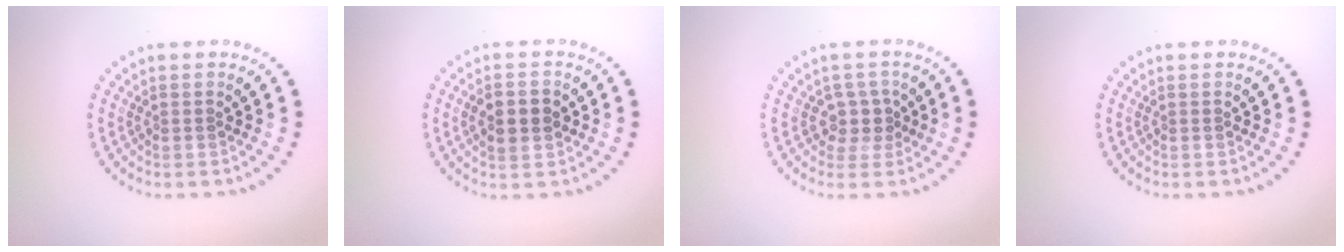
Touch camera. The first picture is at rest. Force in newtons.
{"total": 2.8, "press": 2.8, "slide": 0.1}
{"total": 2.1, "press": 1.7, "slide": 1.3}
{"total": 0.0}